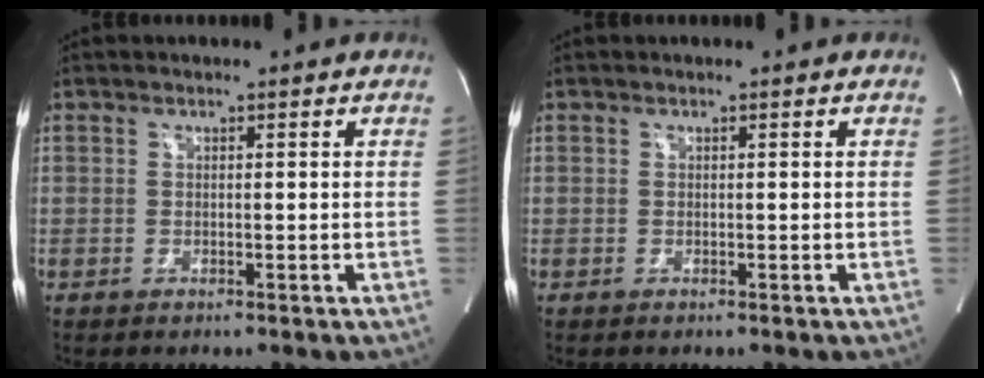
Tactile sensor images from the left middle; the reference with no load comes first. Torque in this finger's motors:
{"motor_torque": [-0.01, 0.02, -0.04, 0.00]}